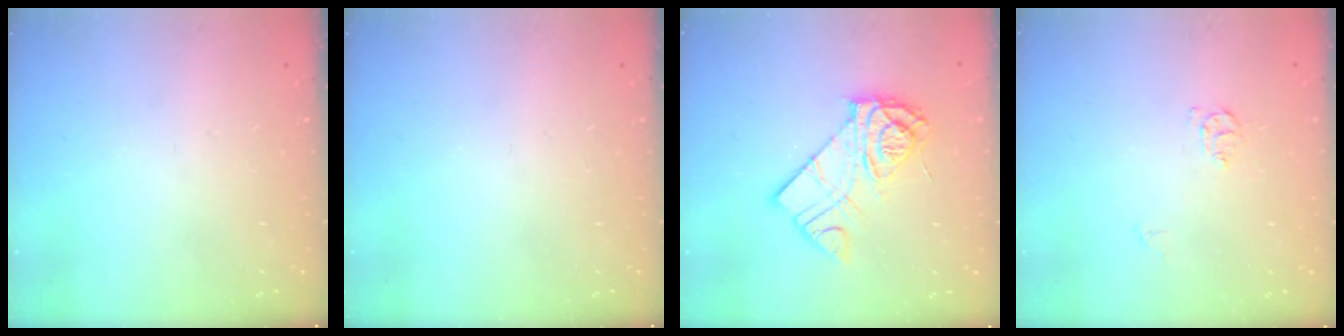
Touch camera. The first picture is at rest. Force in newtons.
{"total": 0.0}
{"total": 12.4, "press": 12.4, "slide": 0.8}
{"total": 5.8, "press": 5.8, "slide": 0.6}